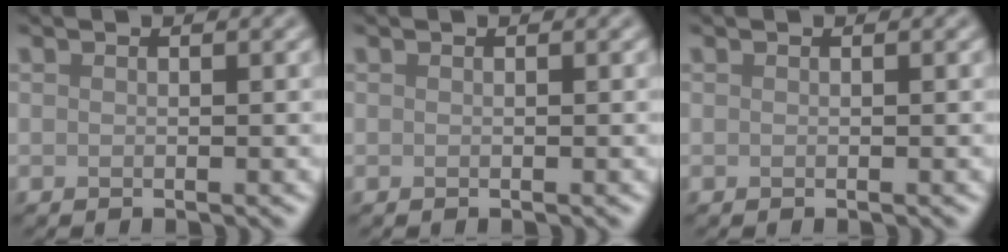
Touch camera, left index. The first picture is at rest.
{"total": 0.0}
{"total": 0.0}